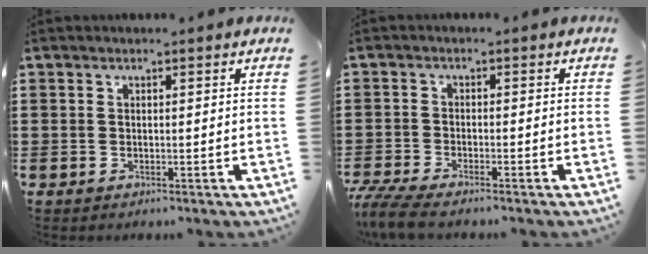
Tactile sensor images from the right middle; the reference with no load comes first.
{"total": 3.7, "force": [-3.3, 0.1, 1.7], "torque": [-0.050, -0.015, -0.068]}